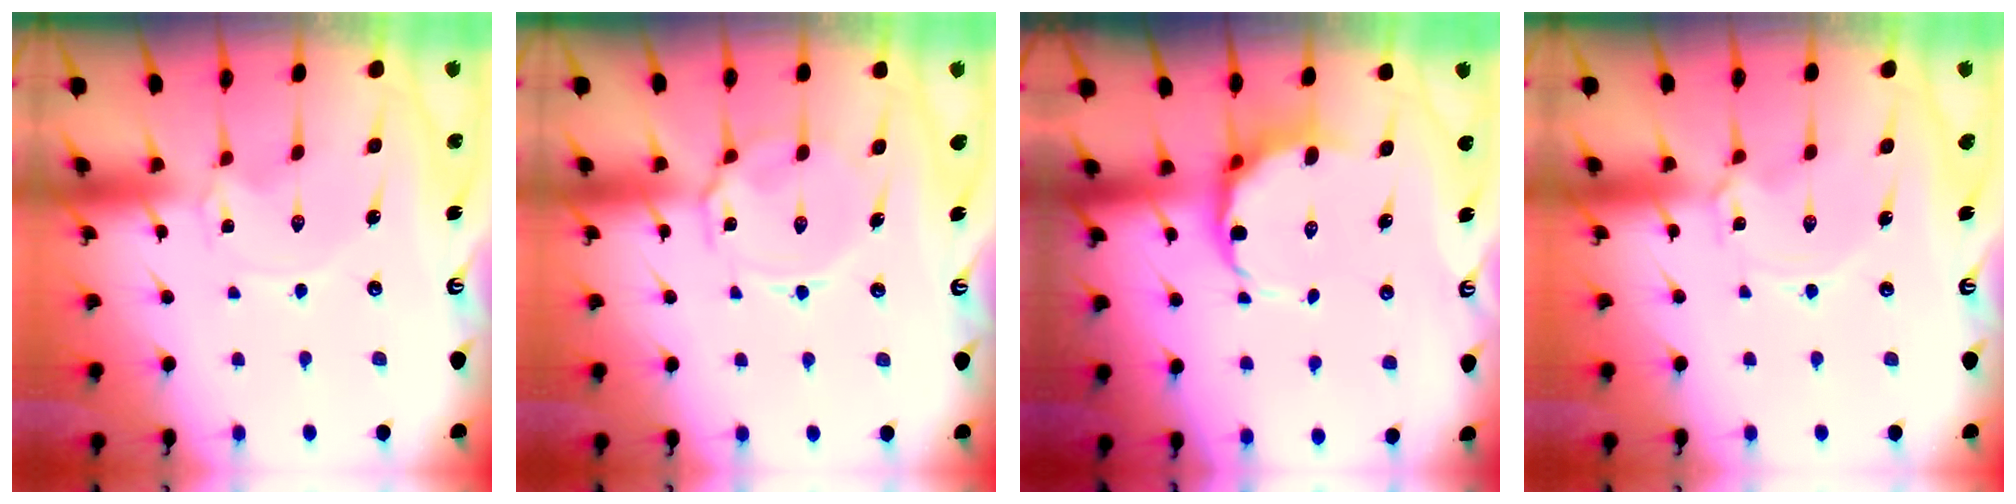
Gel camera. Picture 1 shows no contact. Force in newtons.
{"total": 8.0, "press": 7.9, "slide": 0.6}
{"total": 8.9, "press": 8.4, "slide": 2.8}
{"total": 1.5, "press": 1.4, "slide": 0.2}